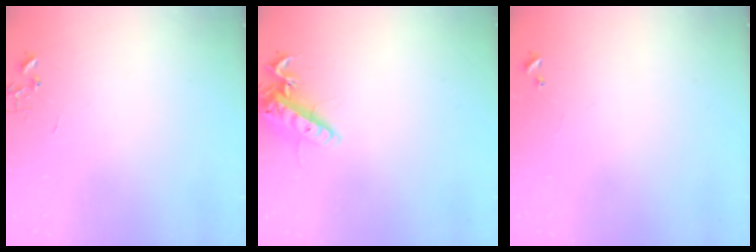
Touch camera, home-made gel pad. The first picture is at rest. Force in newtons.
{"total": 14.2, "press": 14.2, "slide": 1.4}
{"total": 5.0, "press": 5.0, "slide": 0.6}